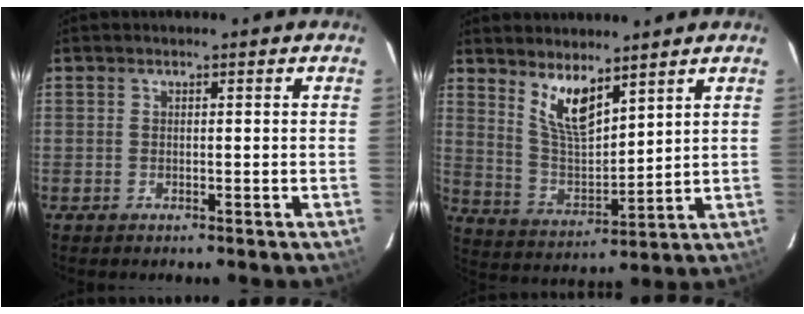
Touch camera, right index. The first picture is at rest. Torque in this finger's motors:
{"motor_torque": [0.34, 0.34, 0.20, 0.10]}